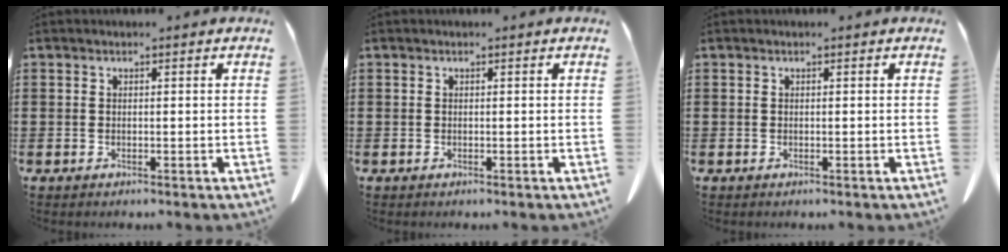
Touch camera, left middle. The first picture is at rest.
{"total": 0.0}
{"total": 0.0}